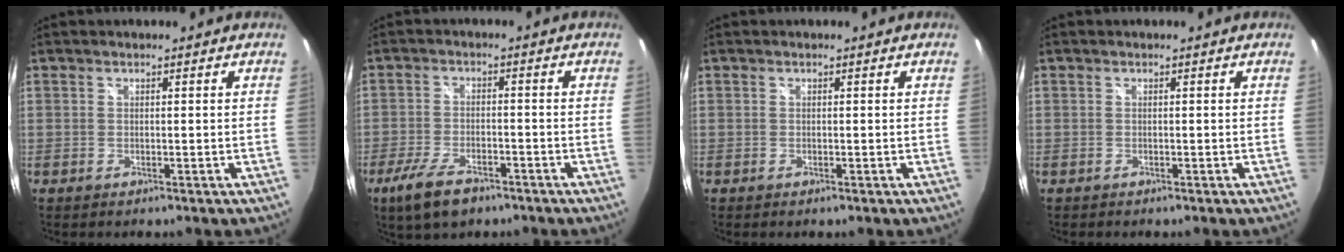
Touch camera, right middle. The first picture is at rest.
{"total": 8.5, "force": [-5.7, 3.5, 5.3], "torque": [-0.134, -0.021, -0.102]}
{"total": 0.0}
{"total": 0.0}